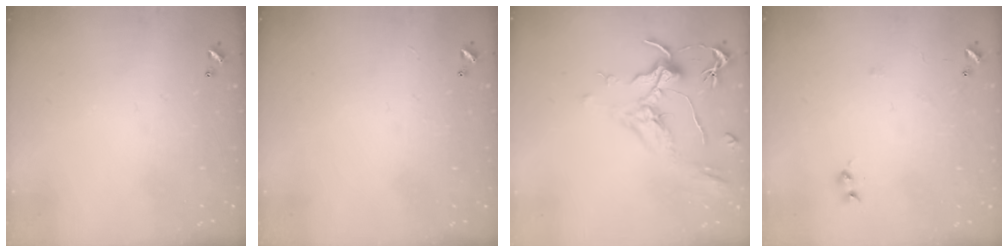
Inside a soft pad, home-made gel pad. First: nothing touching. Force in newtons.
{"total": 1.0, "press": 0.9, "slide": 0.5}
{"total": 2.1, "press": 2.0, "slide": 0.8}
{"total": 5.9, "press": 5.9, "slide": 0.7}